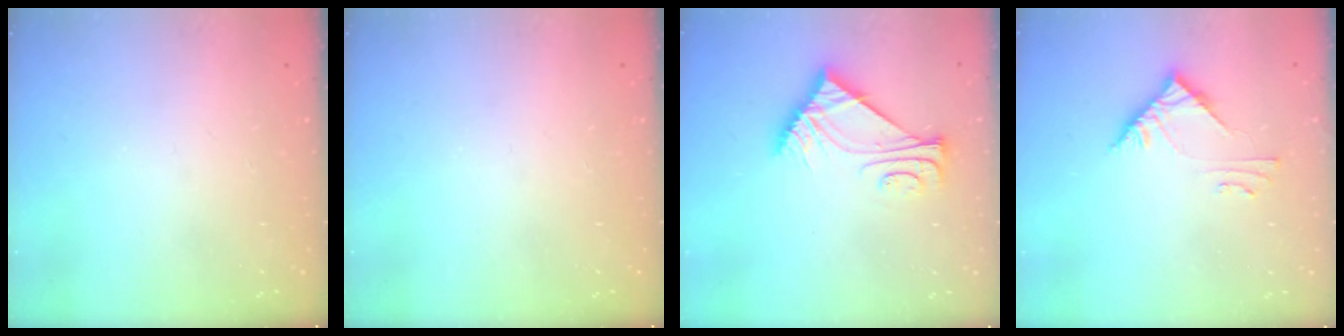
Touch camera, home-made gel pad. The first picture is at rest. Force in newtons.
{"total": 0.0}
{"total": 7.4, "press": 7.4, "slide": 0.8}
{"total": 5.2, "press": 5.2, "slide": 0.5}